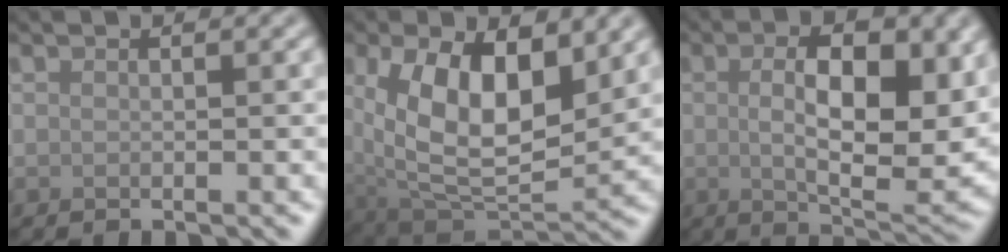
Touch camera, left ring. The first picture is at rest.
{"total": 10.8, "force": [2.4, 5.8, 8.8], "torque": [-0.160, -0.017, 0.045]}
{"total": 10.2, "force": [1.1, 4.3, 9.1], "torque": [-0.134, -0.005, 0.022]}